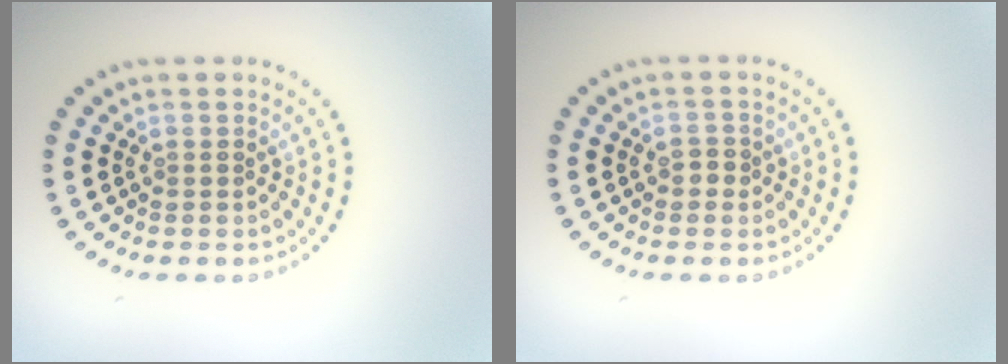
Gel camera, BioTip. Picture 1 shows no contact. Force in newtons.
{"total": 1.1, "press": 1.0, "slide": 0.4}